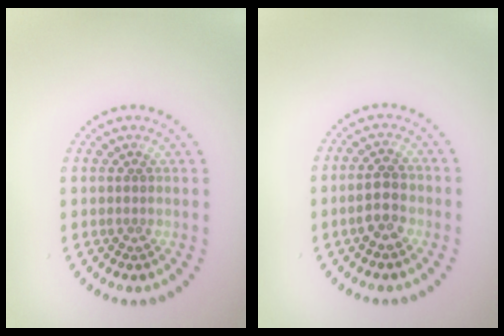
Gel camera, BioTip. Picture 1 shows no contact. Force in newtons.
{"total": 2.7, "press": 2.7, "slide": 0.5}